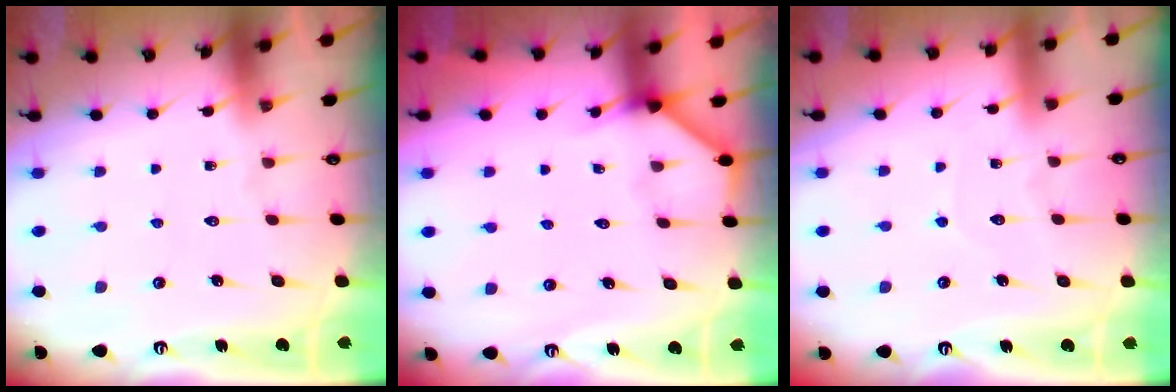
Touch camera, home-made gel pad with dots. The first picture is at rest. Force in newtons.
{"total": 3.3, "press": 3.3, "slide": 0.4}
{"total": 2.5, "press": 2.5, "slide": 0.2}